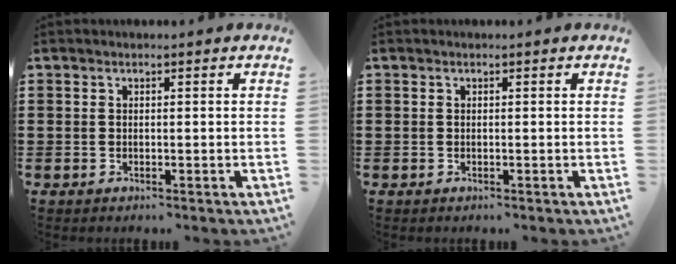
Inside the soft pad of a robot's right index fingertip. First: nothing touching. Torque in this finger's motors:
{"motor_torque": [0.74, 0.57, 0.07, 0.06]}